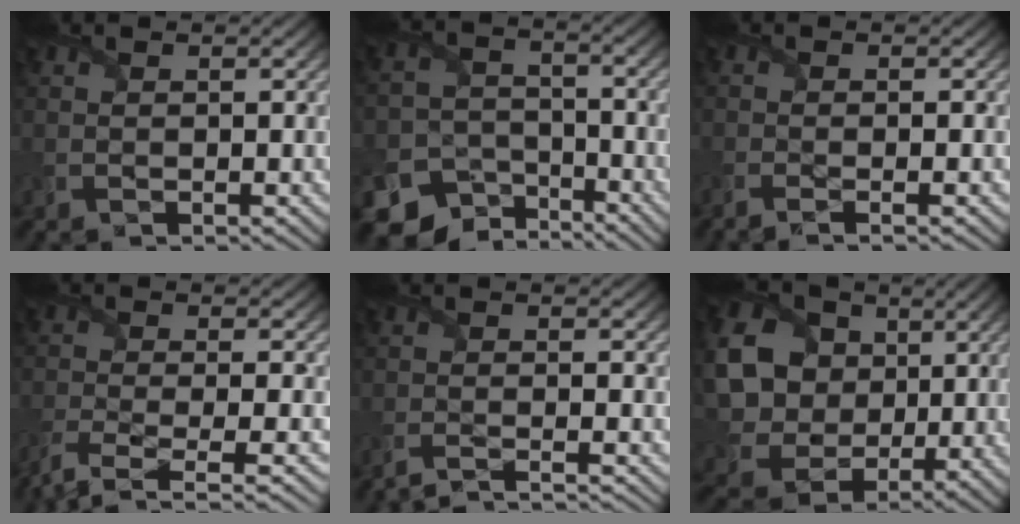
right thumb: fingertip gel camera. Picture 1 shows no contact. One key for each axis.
{"total": 10.9, "fx": -8.5, "fy": 6.3, "fz": 2.4, "tx": -0.069, "ty": -0.037, "tz": -0.131}
{"total": 2.1, "fx": -1.4, "fy": -0.3, "fz": 1.6, "tx": -0.032, "ty": -0.004, "tz": -0.030}
{"total": 6.1, "fx": -4.7, "fy": 0.8, "fz": 3.8, "tx": -0.079, "ty": -0.014, "tz": -0.092}
{"total": 4.6, "fx": -4.3, "fy": -0.4, "fz": 1.6, "tx": -0.023, "ty": -0.001, "tz": -0.085}
{"total": 15.6, "fx": 3.0, "fy": 13.4, "fz": 7.4, "tx": -0.268, "ty": 0.025, "tz": 0.073}